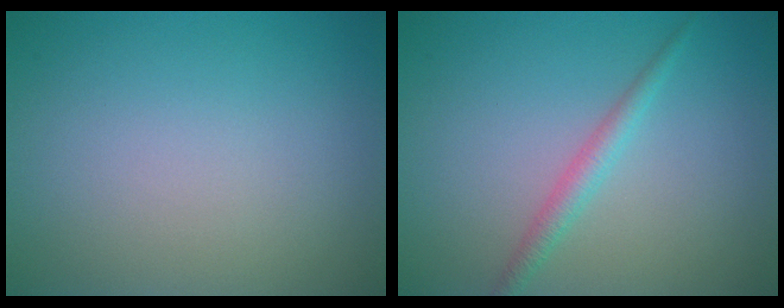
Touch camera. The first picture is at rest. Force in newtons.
{"total": 1.8, "press": 1.8, "slide": 0.0}